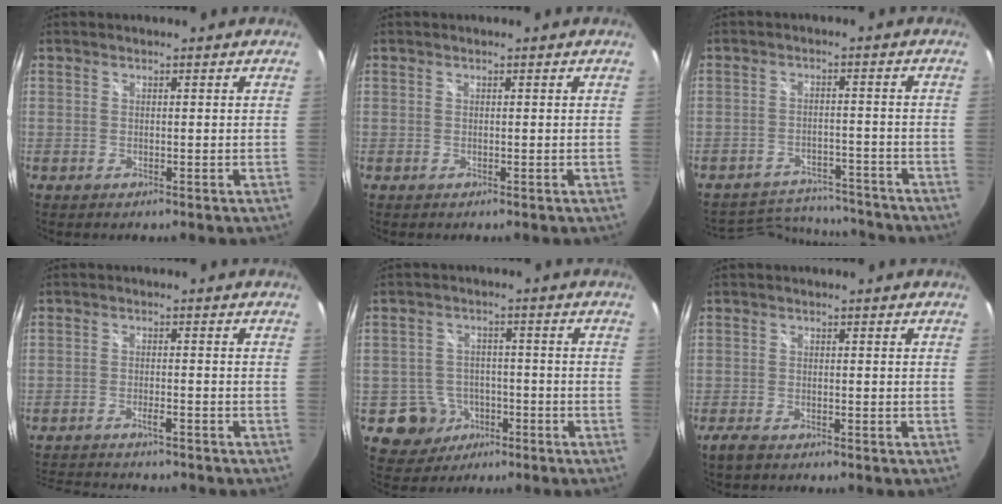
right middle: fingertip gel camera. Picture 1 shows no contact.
{"total": 0.0}
{"total": 13.0, "force": [-12.1, 3.7, 3.1], "torque": [-0.077, 0.017, -0.160]}
{"total": 10.0, "force": [-9.0, 1.5, 4.1], "torque": [-0.097, -0.013, -0.138]}
{"total": 5.8, "force": [-2.9, 5.0, 0.8], "torque": [-0.029, 0.016, -0.034]}
{"total": 2.3, "force": [-1.9, 0.2, 1.3], "torque": [-0.031, -0.011, -0.040]}